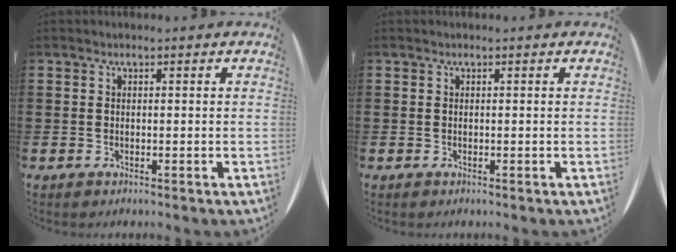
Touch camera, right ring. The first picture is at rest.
{"total": 0.0}